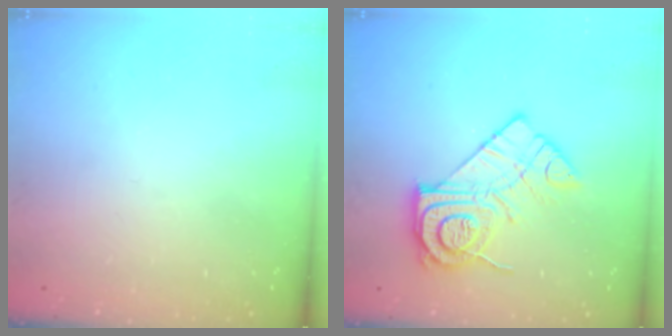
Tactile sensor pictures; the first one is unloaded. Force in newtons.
{"total": 14.1, "press": 14.1, "slide": 0.3}